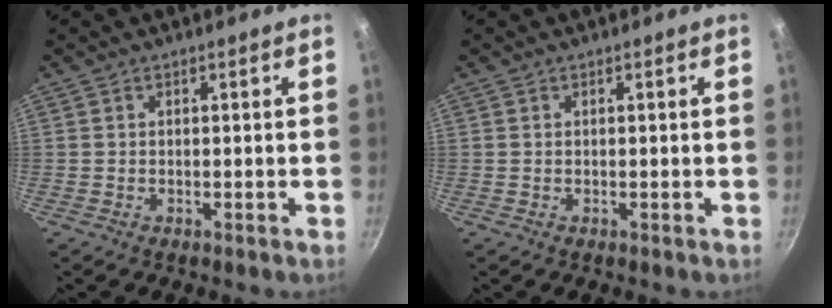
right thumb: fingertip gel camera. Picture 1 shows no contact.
{"total": 0.0}